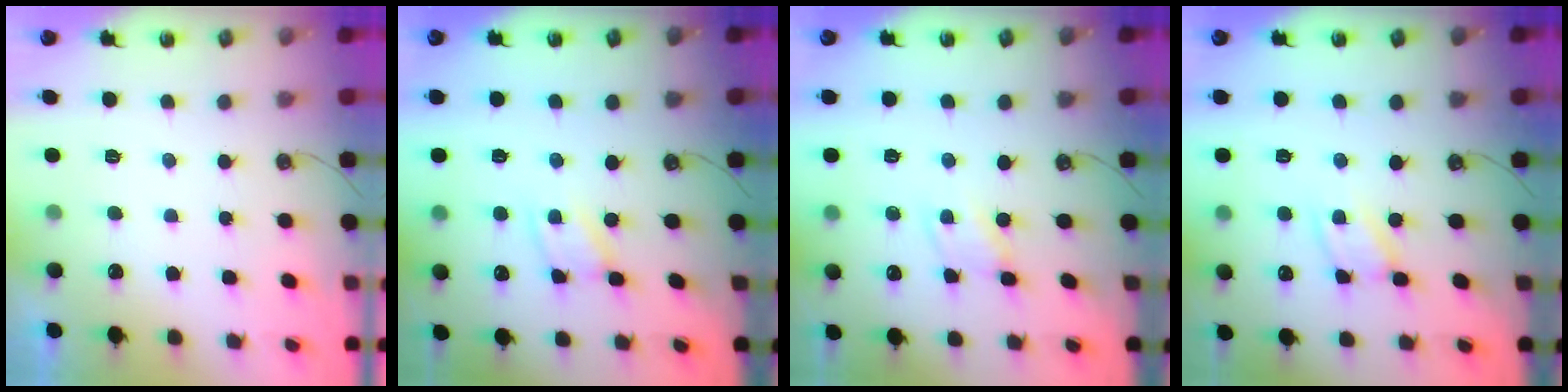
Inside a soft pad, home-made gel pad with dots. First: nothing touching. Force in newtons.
{"total": 3.2, "press": 3.2, "slide": 0.2}
{"total": 1.8, "press": 1.8, "slide": 0.2}
{"total": 4.0, "press": 4.0, "slide": 0.2}